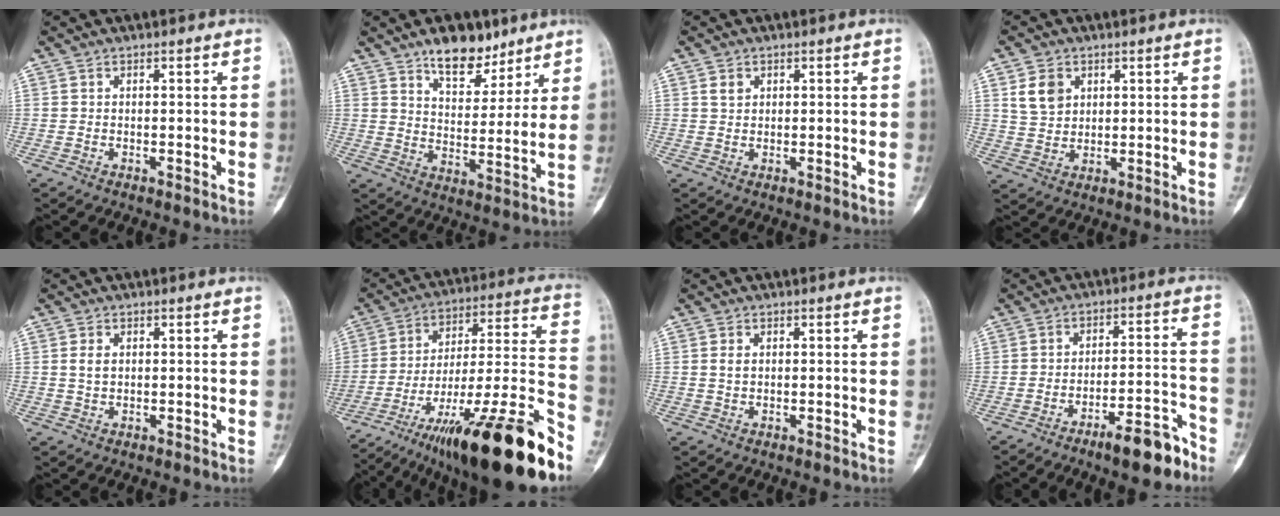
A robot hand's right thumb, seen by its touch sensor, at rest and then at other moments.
{"total": 11.4, "force": [8.3, 5.0, 6.1], "torque": [-0.065, -0.059, 0.136]}
{"total": 1.9, "force": [1.0, 1.4, 0.9], "torque": [-0.009, -0.002, 0.019]}
{"total": 5.8, "force": [2.4, 4.5, 2.9], "torque": [-0.037, -0.009, 0.050]}
{"total": 2.3, "force": [0.5, 1.5, 1.6], "torque": [-0.028, 0.000, 0.013]}
{"total": 31.6, "force": [-19.9, 5.3, 23.9], "torque": [-0.307, 0.059, -0.320]}
{"total": 1.5, "force": [0.4, 1.0, 1.1], "torque": [-0.019, 0.000, 0.010]}
{"total": 10.2, "force": [-7.2, 2.6, 6.7], "torque": [-0.089, 0.063, -0.114]}